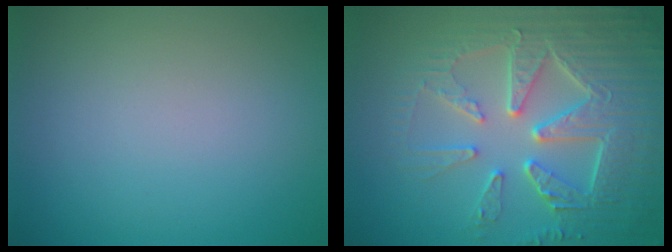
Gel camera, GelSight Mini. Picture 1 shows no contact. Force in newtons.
{"total": 8.0, "press": 6.3, "slide": 4.9}